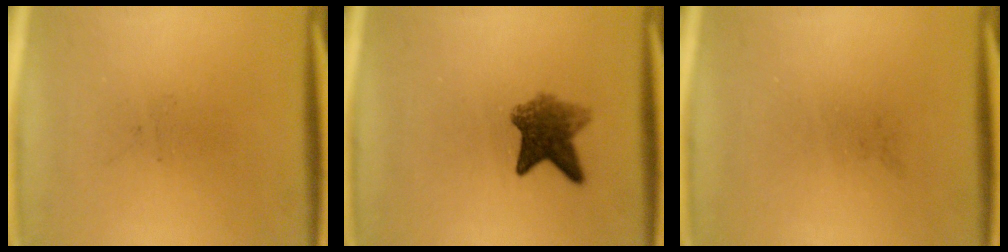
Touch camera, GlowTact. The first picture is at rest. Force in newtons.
{"total": 5.7}
{"total": 0.0}